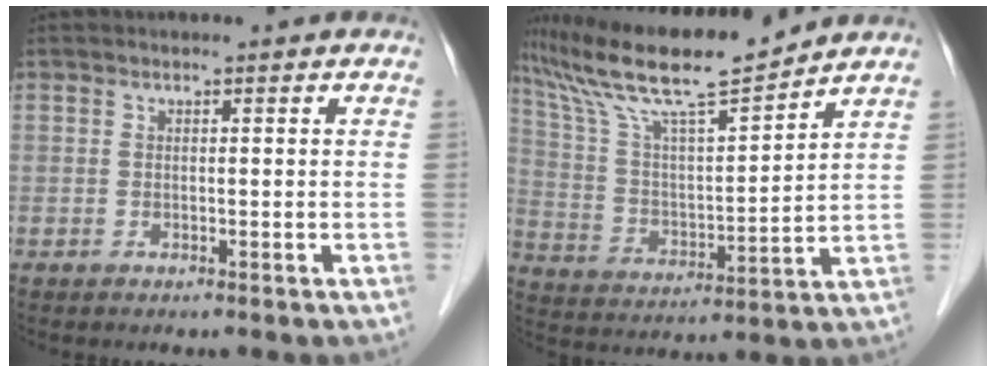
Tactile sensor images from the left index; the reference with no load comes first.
{"total": 16.8, "force": [14.4, 0.5, 8.7], "torque": [-0.166, 0.011, 0.261]}